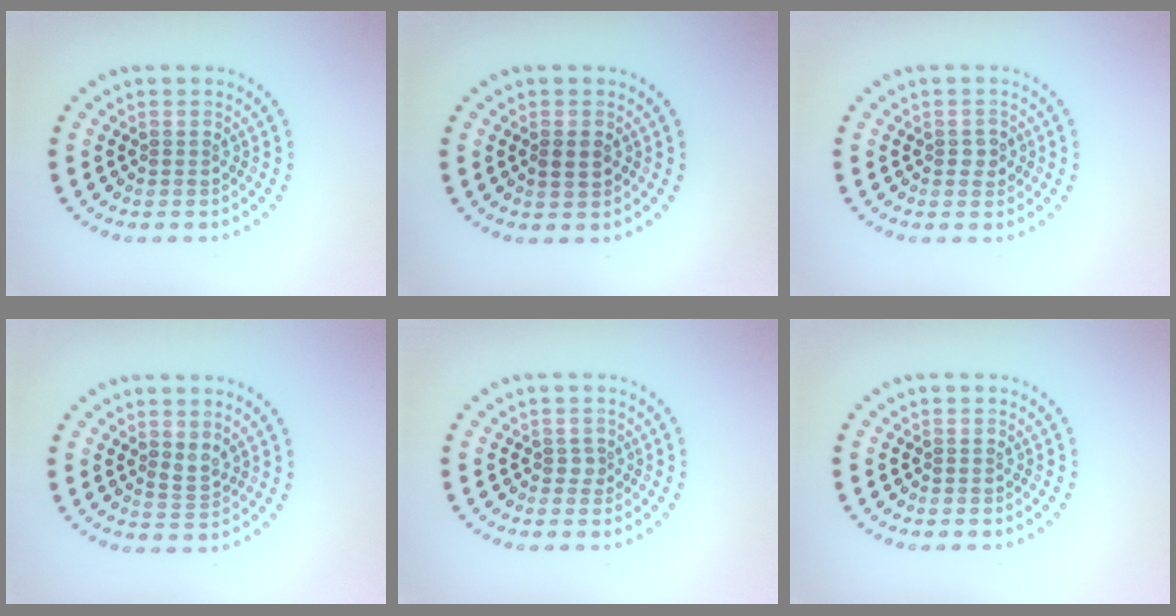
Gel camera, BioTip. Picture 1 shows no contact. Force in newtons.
{"total": 1.6, "press": 1.6, "slide": 0.1}
{"total": 1.2, "press": 1.2, "slide": 0.2}
{"total": 1.4, "press": 1.2, "slide": 0.8}
{"total": 1.0, "press": 0.7, "slide": 0.7}
{"total": 0.0}